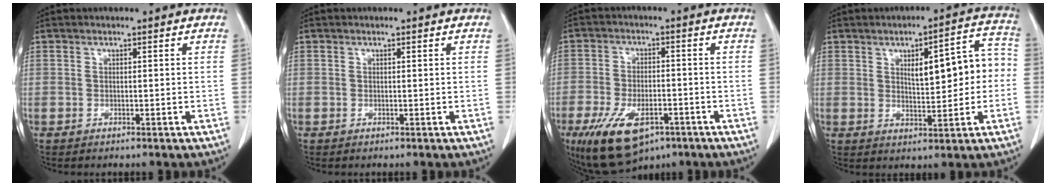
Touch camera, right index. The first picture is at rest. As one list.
[{"total": 0.0}, {"total": 12.1, "force": [-6.8, 5.6, 8.2], "torque": [-0.156, -0.010, -0.107]}, {"total": 9.9, "force": [0.7, 3.2, 9.4], "torque": [-0.122, 0.035, 0.015]}]